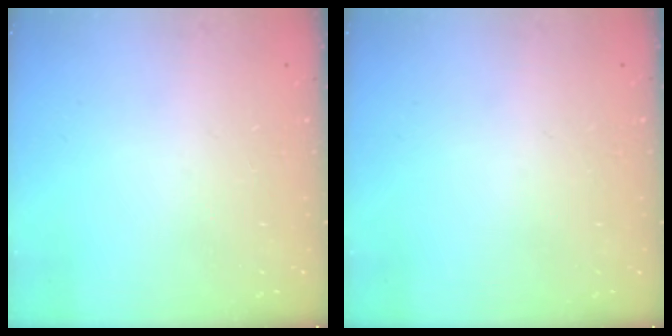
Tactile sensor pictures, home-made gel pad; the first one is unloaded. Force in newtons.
{"total": 0.0}